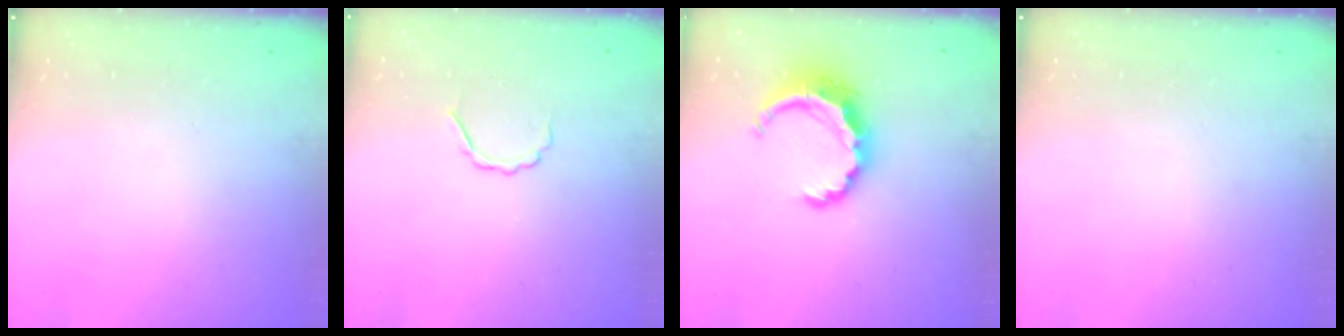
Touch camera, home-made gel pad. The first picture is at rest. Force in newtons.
{"total": 3.8, "press": 3.8, "slide": 0.8}
{"total": 8.9, "press": 8.8, "slide": 1.1}
{"total": 0.0}